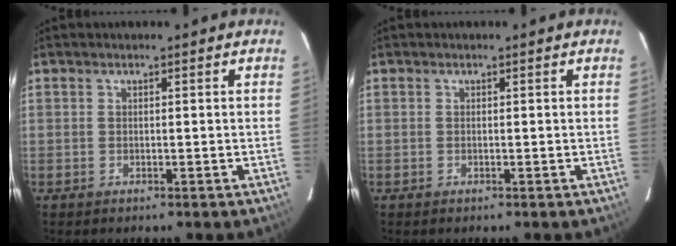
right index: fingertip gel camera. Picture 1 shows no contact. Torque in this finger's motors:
{"motor_torque": [-0.15, 0.07, 0.04, 0.01]}